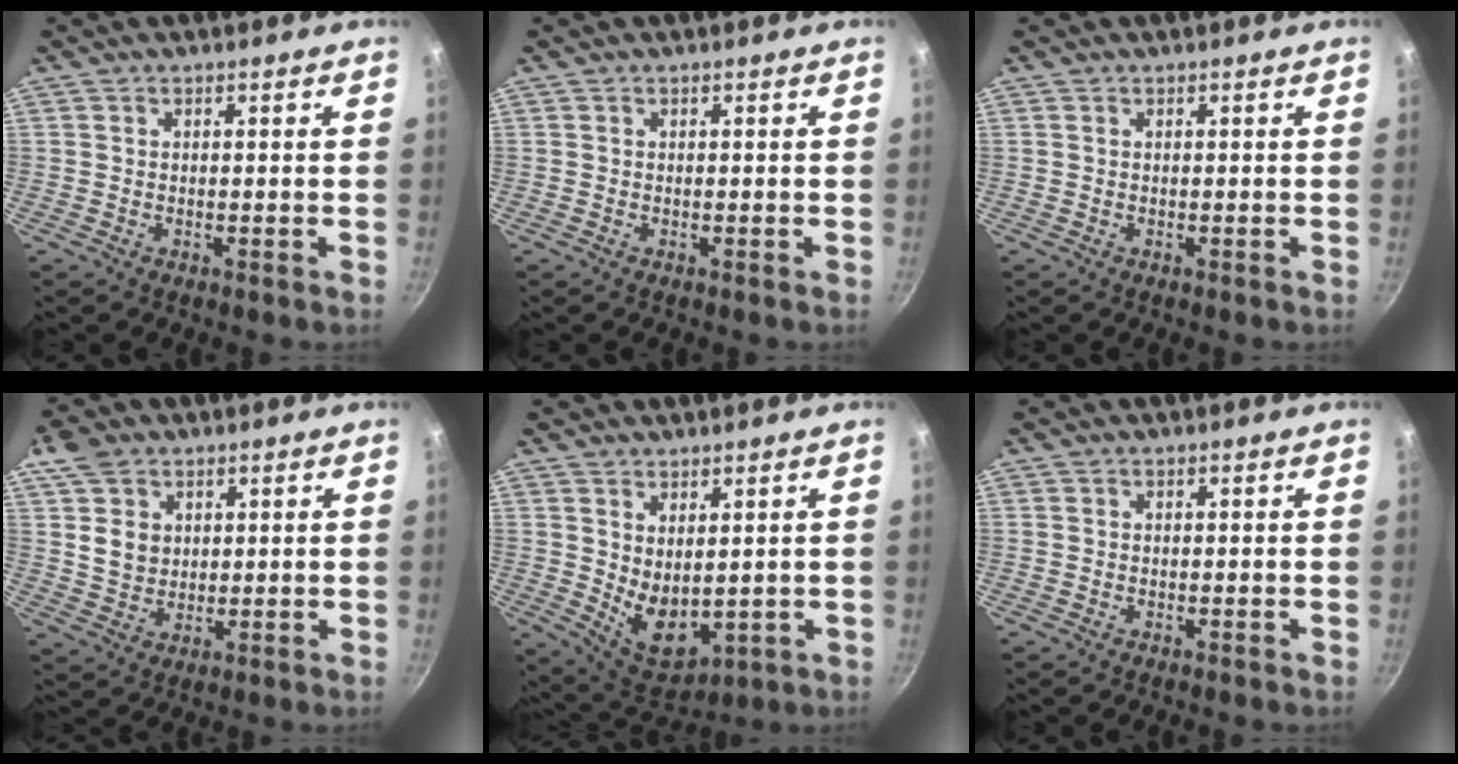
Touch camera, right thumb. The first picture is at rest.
{"total": 0.0}
{"total": 0.0}
{"total": 7.9, "force": [2.8, 6.2, 4.0], "torque": [-0.047, -0.012, 0.053]}
{"total": 8.7, "force": [1.9, 5.1, 6.7], "torque": [-0.089, -0.036, 0.055]}
{"total": 0.0}